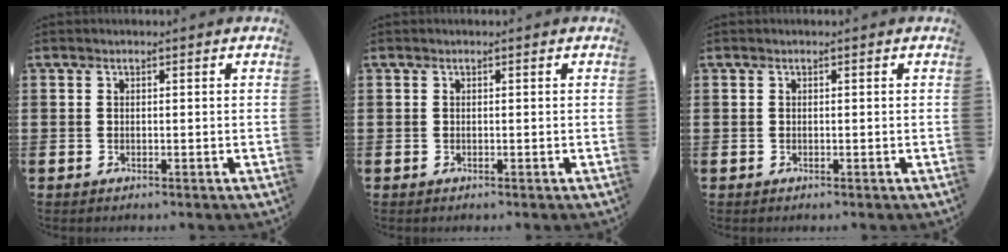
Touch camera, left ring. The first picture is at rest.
{"total": 0.0}
{"total": 0.0}